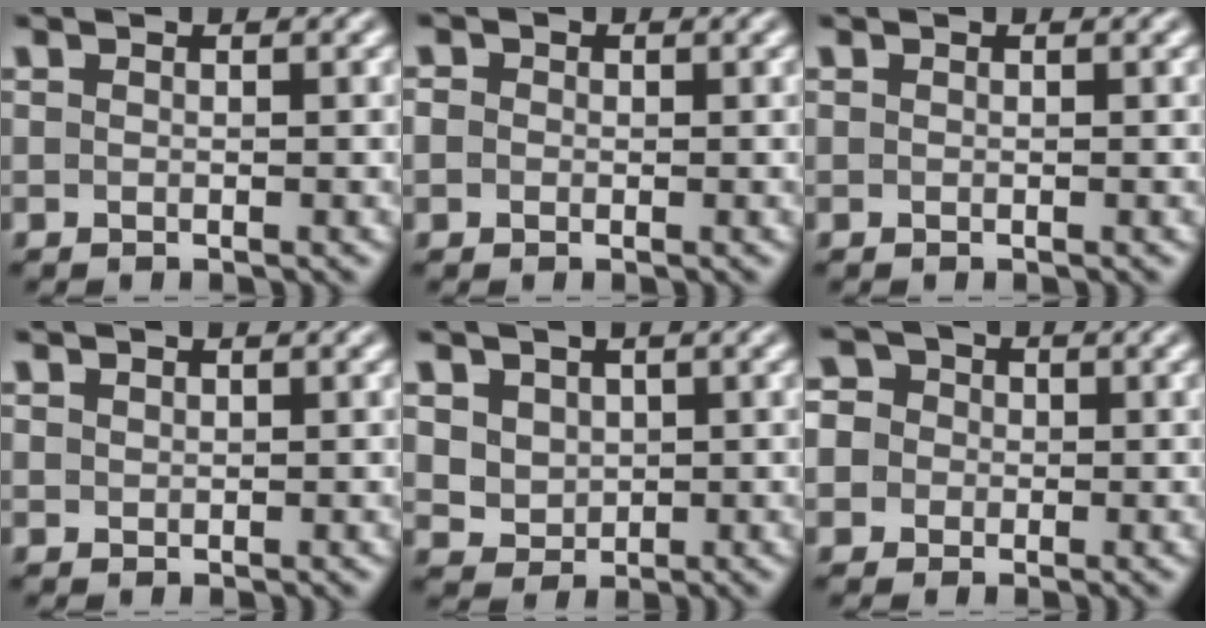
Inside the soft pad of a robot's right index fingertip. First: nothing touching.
{"total": 1.6, "force": [-0.2, 1.4, 0.6], "torque": [-0.018, -0.006, -0.004]}
{"total": 0.0}
{"total": 1.1, "force": [0.8, -0.7, -0.1], "torque": [0.011, -0.002, 0.024]}
{"total": 3.7, "force": [1.0, 3.2, 1.5], "torque": [-0.054, -0.028, 0.036]}
{"total": 7.5, "force": [0.5, 6.8, 3.2], "torque": [-0.079, -0.010, -0.001]}